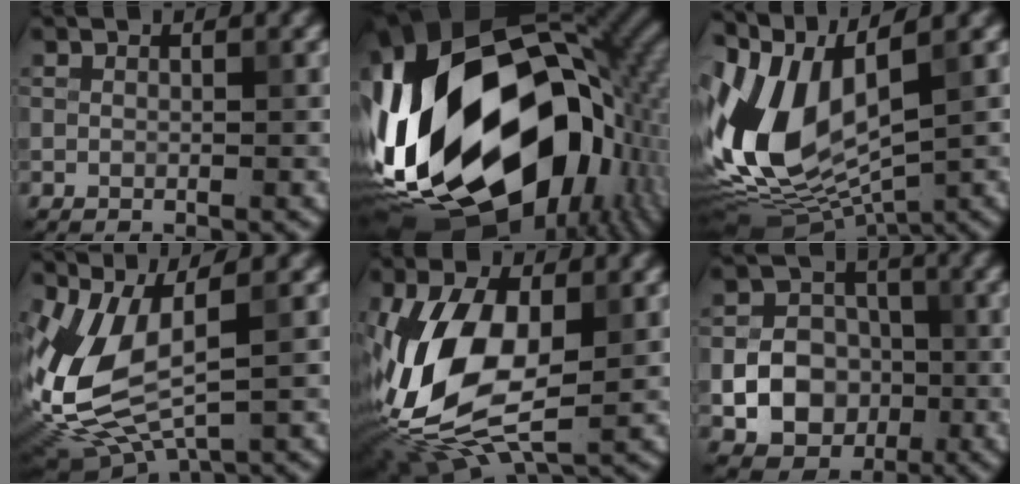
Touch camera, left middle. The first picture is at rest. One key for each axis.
{"total": 22.8, "fx": -2.8, "fy": 14.4, "fz": 17.4, "tx": -0.345, "ty": -0.040, "tz": -0.042}
{"total": 12.8, "fx": 1.9, "fy": 6.9, "fz": 10.6, "tx": -0.247, "ty": -0.004, "tz": 0.035}
{"total": 8.6, "fx": 1.1, "fy": 3.8, "fz": 7.7, "tx": -0.188, "ty": -0.014, "tz": 0.028}
{"total": 12.9, "fx": -1.3, "fy": 7.1, "fz": 10.7, "tx": -0.238, "ty": -0.009, "tz": -0.024}
{"total": 7.4, "fx": -1.8, "fy": 6.4, "fz": 3.5, "tx": -0.032, "ty": -0.007, "tz": -0.050}